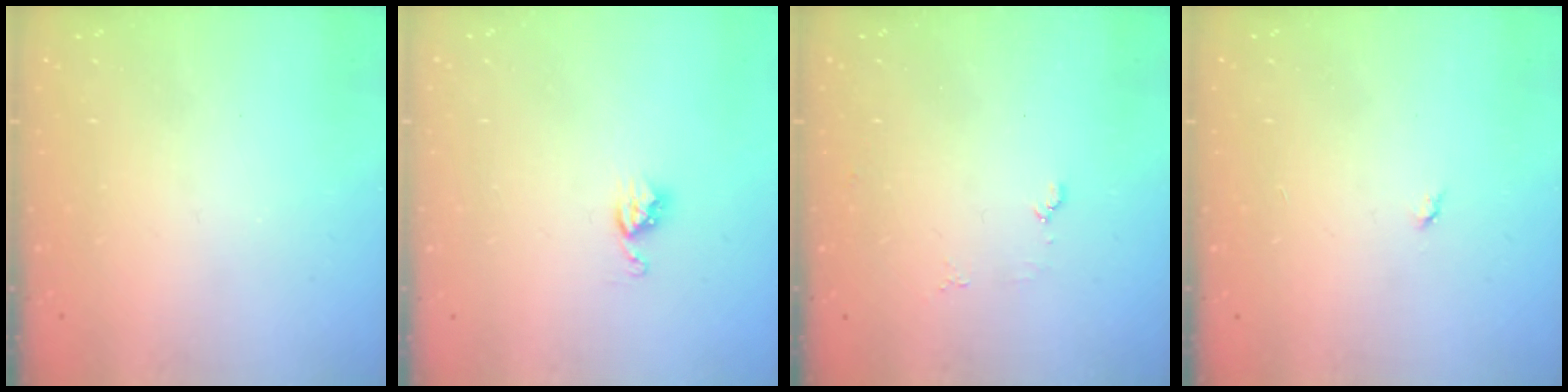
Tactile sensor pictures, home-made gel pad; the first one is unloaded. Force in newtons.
{"total": 5.1, "press": 5.0, "slide": 0.5}
{"total": 4.2, "press": 4.2, "slide": 0.5}
{"total": 2.8, "press": 2.8, "slide": 0.4}